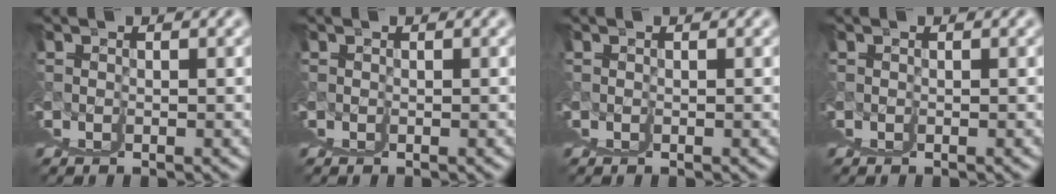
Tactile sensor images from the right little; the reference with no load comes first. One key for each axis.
{"total": 0.0}
{"total": 0.0}
{"total": 0.0}